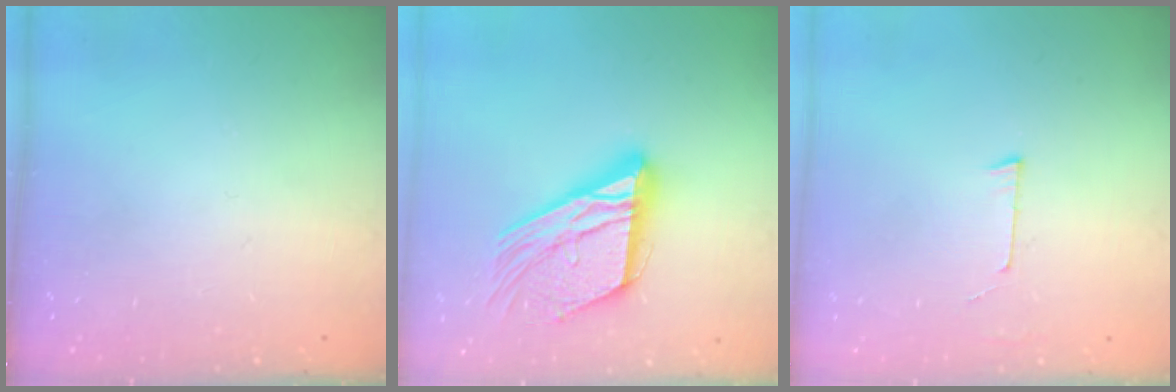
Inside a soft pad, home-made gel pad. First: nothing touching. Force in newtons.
{"total": 19.3, "press": 19.2, "slide": 1.8}
{"total": 3.2, "press": 3.2, "slide": 0.2}